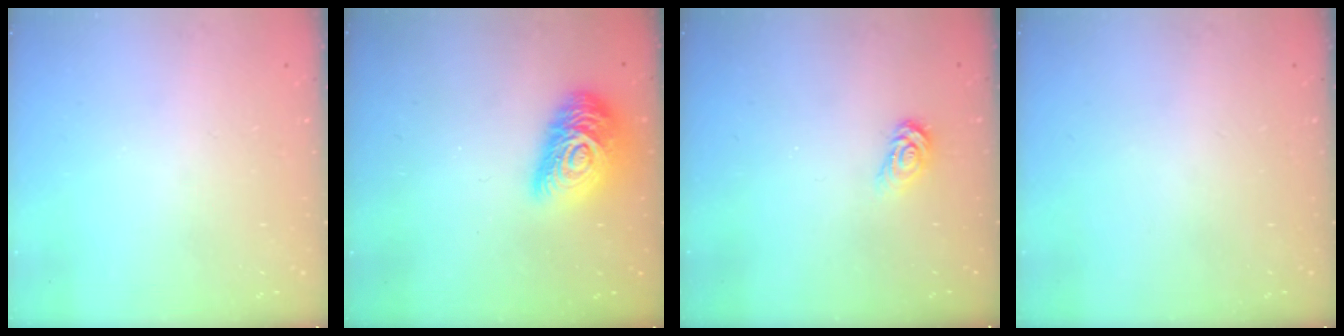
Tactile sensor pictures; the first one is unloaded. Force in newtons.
{"total": 15.9, "press": 15.8, "slide": 0.8}
{"total": 3.4, "press": 3.4, "slide": 0.3}
{"total": 0.0}